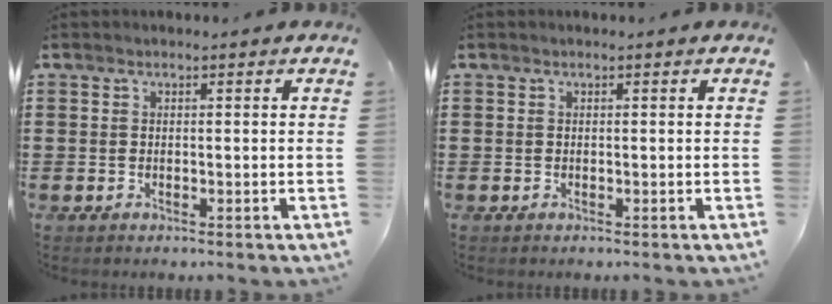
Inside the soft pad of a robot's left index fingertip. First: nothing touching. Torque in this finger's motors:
{"motor_torque": [-0.05, -0.05, 0.00, 0.00]}